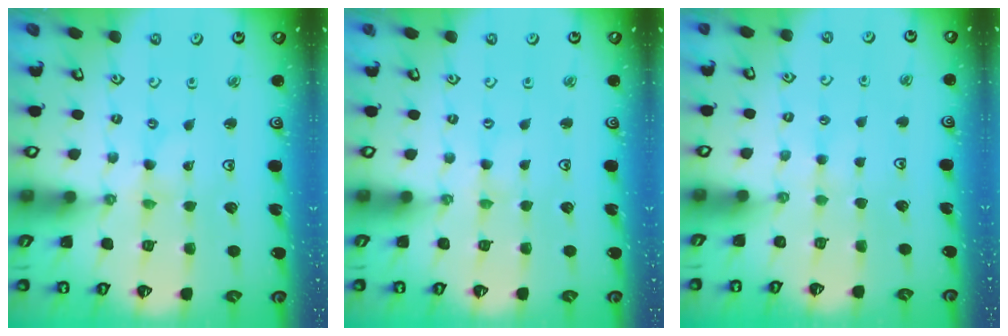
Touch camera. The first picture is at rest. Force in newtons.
{"total": 0.0}
{"total": 1.1, "press": 1.1, "slide": 0.3}